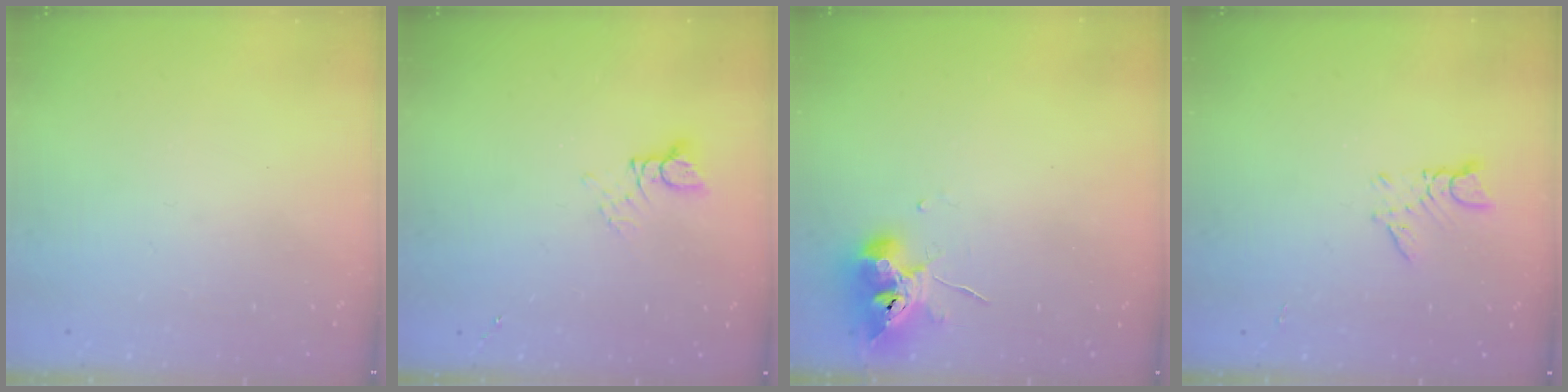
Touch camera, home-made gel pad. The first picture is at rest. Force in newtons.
{"total": 2.7, "press": 2.7, "slide": 0.2}
{"total": 10.1, "press": 10.0, "slide": 1.4}
{"total": 3.6, "press": 3.6, "slide": 0.6}